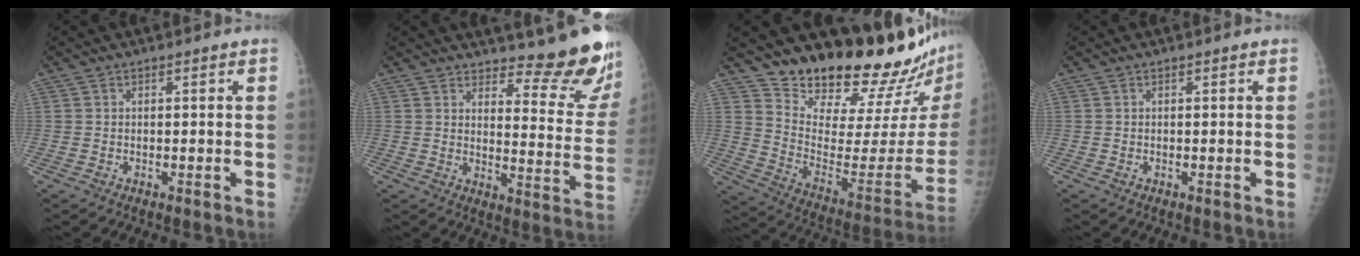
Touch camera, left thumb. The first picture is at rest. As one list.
[{"total": 15.3, "force": [13.9, 2.9, 5.9], "torque": [-0.038, -0.148, 0.164]}, {"total": 25.0, "force": [22.6, 4.6, 9.4], "torque": [-0.105, -0.197, 0.324]}, {"total": 0.0}]